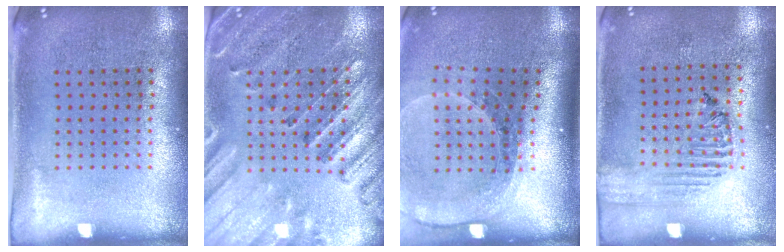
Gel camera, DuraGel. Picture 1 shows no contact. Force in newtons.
{"total": 2.7, "press": 2.6, "slide": 0.9}
{"total": 1.8, "press": 1.6, "slide": 0.7}
{"total": 1.6, "press": 1.6, "slide": 0.3}